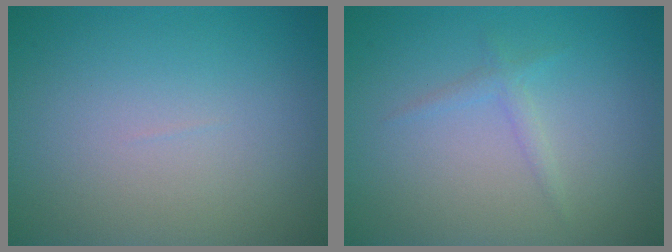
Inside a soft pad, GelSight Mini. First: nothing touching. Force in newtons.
{"total": 1.1, "press": 1.1, "slide": 0.1}